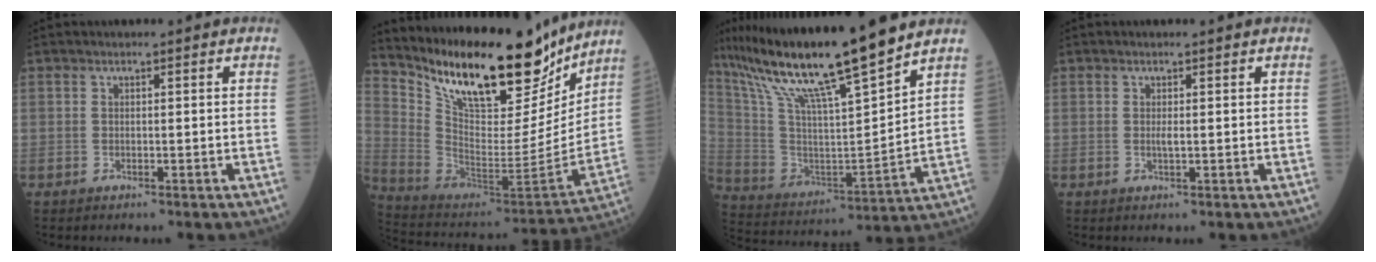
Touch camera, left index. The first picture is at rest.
{"total": 23.7, "force": [18.6, 6.9, 13.1], "torque": [-0.230, -0.031, 0.306]}
{"total": 20.0, "force": [15.6, 0.2, 12.6], "torque": [-0.234, 0.002, 0.283]}
{"total": 0.8, "force": [-0.2, 0.0, 0.8], "torque": [-0.020, -0.006, -0.003]}